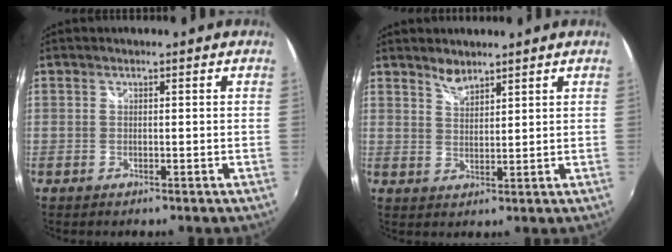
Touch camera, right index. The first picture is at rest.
{"total": 3.0, "force": [2.7, 0.8, 1.0], "torque": [-0.014, 0.002, 0.048]}